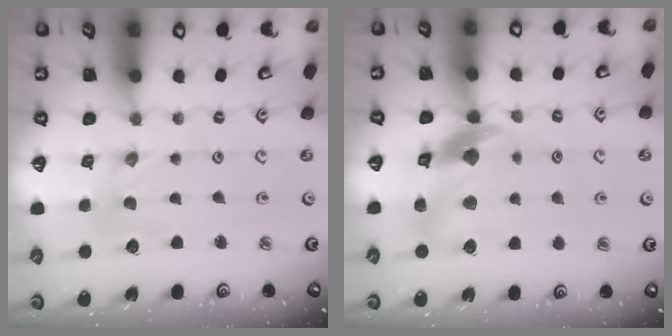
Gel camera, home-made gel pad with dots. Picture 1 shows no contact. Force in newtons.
{"total": 11.0, "press": 10.8, "slide": 1.7}